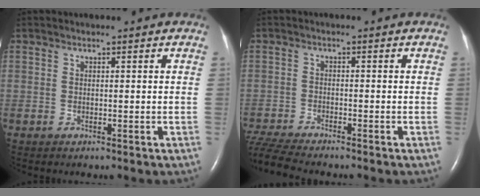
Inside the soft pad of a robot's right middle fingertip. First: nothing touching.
{"total": 7.9, "force": [-7.3, 0.1, 2.9], "torque": [-0.062, -0.017, -0.133]}